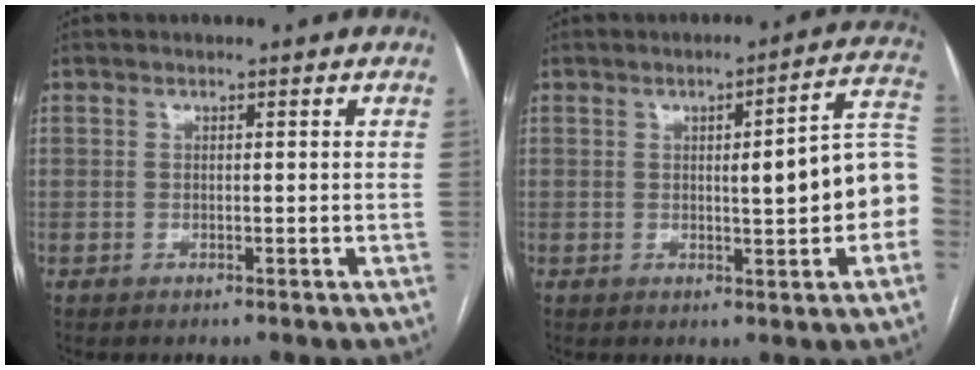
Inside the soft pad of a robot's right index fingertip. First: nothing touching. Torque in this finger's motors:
{"motor_torque": [0.82, -0.13, 0.29, 0.07]}